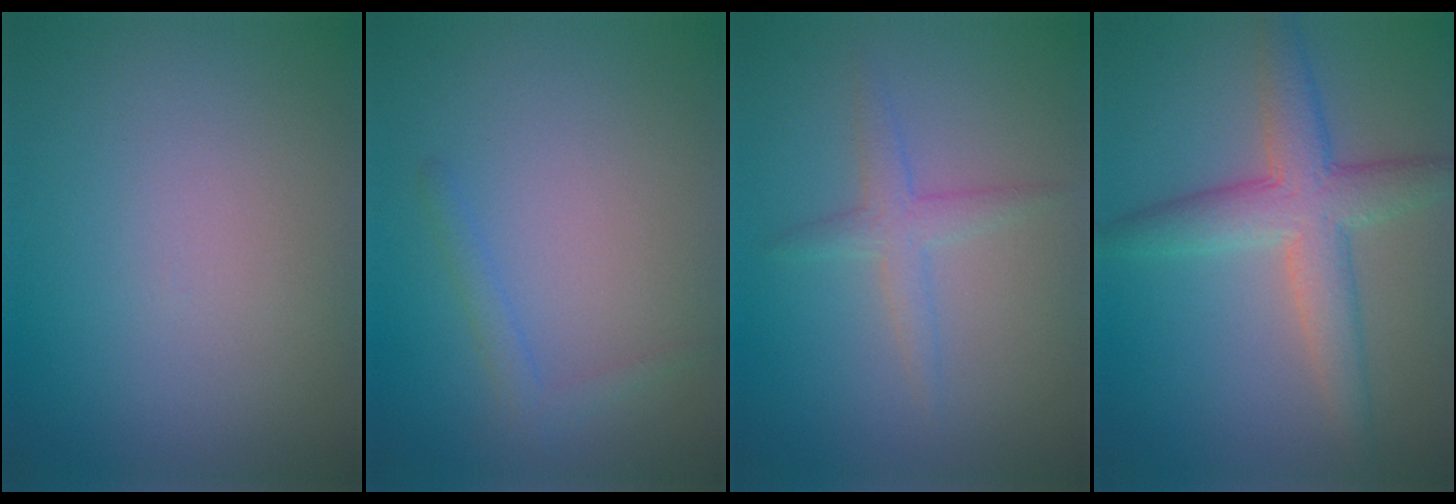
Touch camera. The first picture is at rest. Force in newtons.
{"total": 1.4, "press": 1.4, "slide": 0.1}
{"total": 2.2, "press": 2.2, "slide": 0.1}
{"total": 5.5, "press": 5.5, "slide": 0.4}